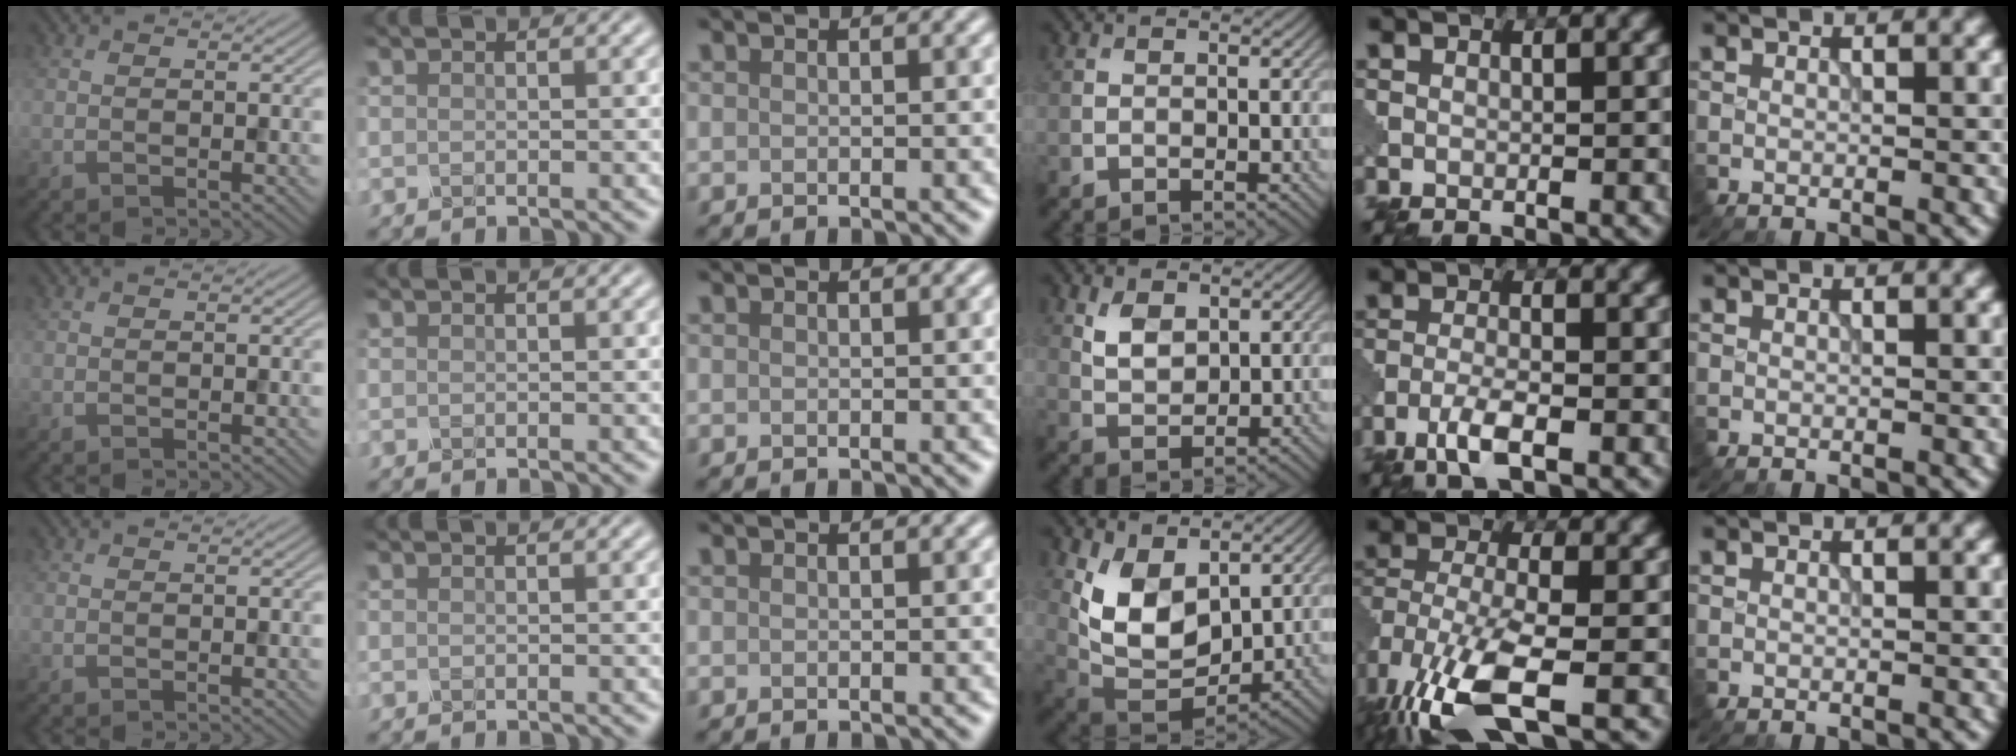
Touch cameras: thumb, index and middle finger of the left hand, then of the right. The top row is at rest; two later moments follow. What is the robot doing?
{"motion": "squeeze", "object": "clothespin"}